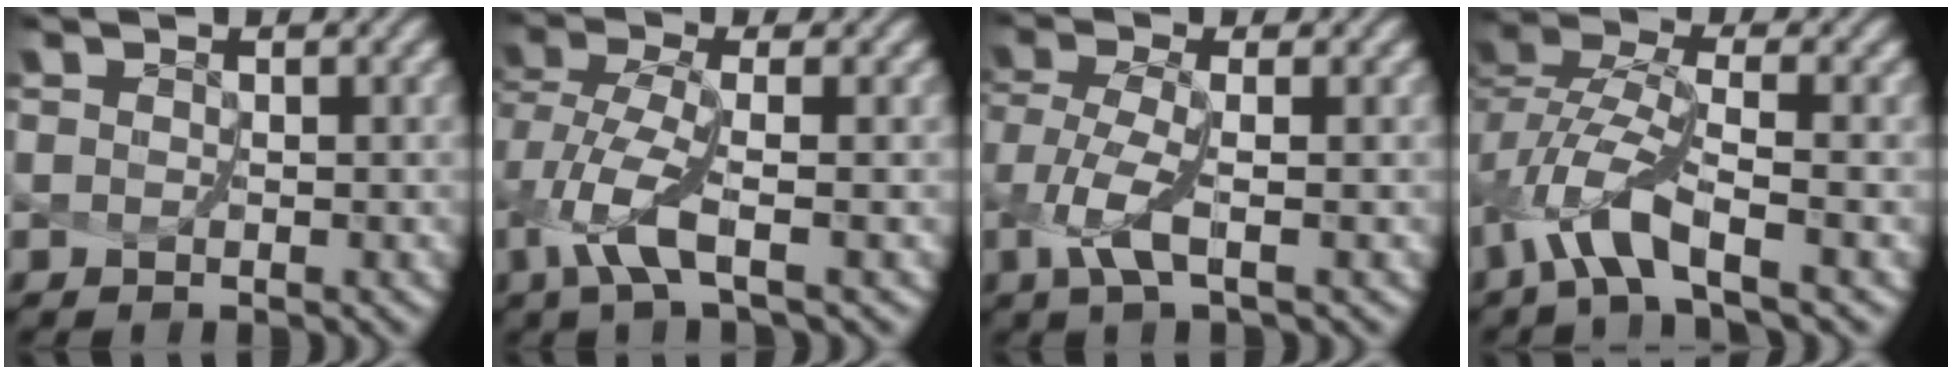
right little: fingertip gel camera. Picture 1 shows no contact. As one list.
[{"total": 3.9, "force": [-1.4, 0.8, 3.5], "torque": [-0.088, 0.000, -0.023]}, {"total": 3.2, "force": [-1.0, 0.8, 3.0], "torque": [-0.081, 0.001, -0.016]}, {"total": 5.1, "force": [-3.0, 0.9, 4.1], "torque": [-0.096, 0.003, -0.062]}]